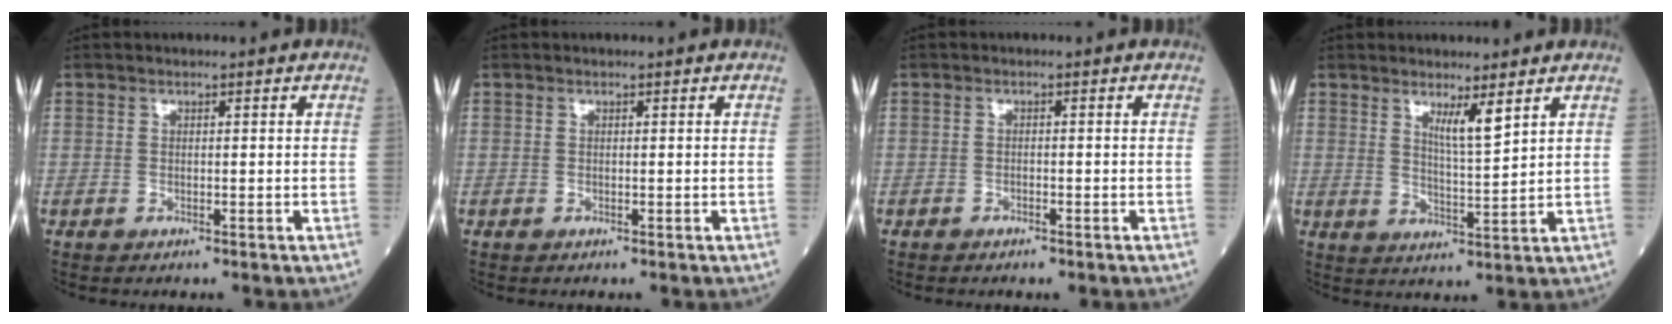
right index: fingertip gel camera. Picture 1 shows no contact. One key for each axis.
{"total": 0.0}
{"total": 1.2, "fx": -0.9, "fy": 0.3, "fz": 0.7, "tx": -0.014, "ty": -0.001, "tz": -0.011}
{"total": 4.1, "fx": 2.6, "fy": -0.2, "fz": 3.1, "tx": -0.055, "ty": -0.016, "tz": 0.048}